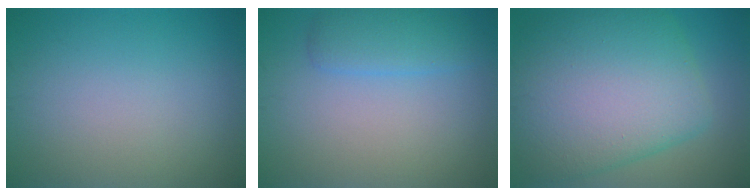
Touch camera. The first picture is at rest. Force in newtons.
{"total": 2.7, "press": 2.7, "slide": 0.1}
{"total": 11.6, "press": 11.6, "slide": 0.3}